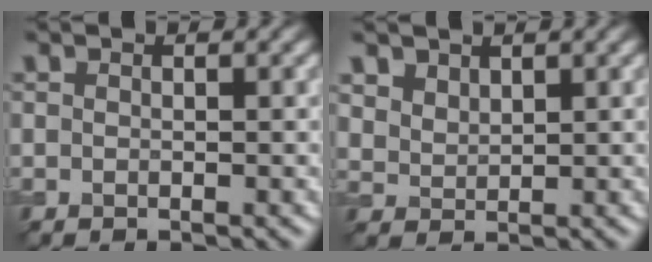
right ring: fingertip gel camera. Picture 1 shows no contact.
{"total": 2.4, "force": [1.9, 1.4, 0.7], "torque": [-0.026, -0.006, 0.048]}